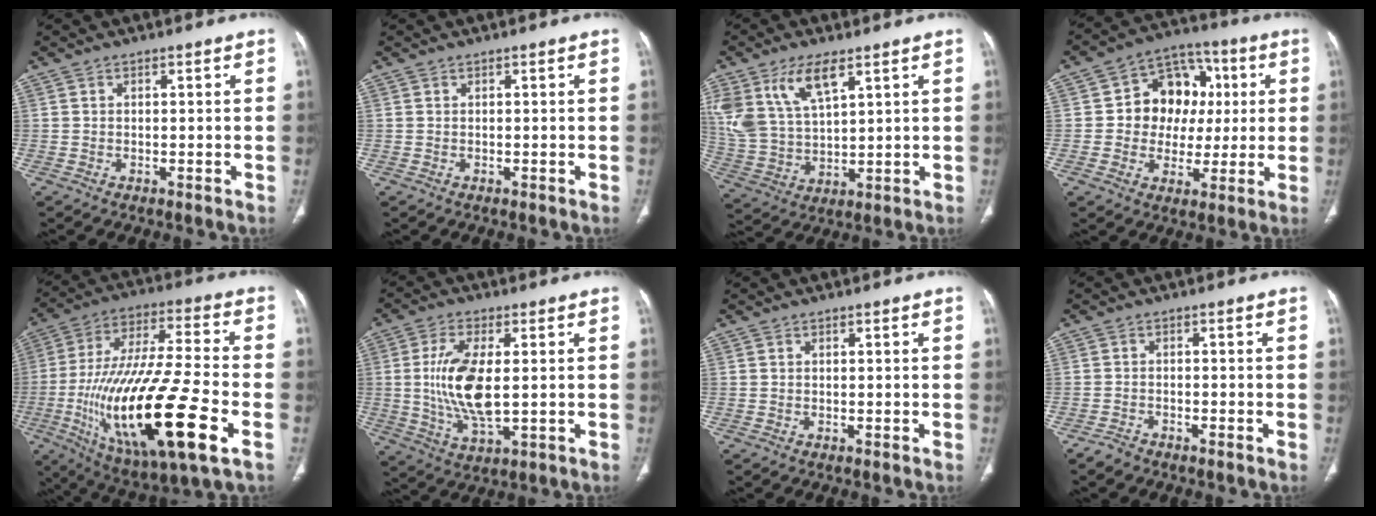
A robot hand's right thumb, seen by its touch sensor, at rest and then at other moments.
{"total": 0.0}
{"total": 12.9, "force": [6.8, 6.0, 9.1], "torque": [-0.183, -0.018, 0.145]}
{"total": 13.9, "force": [1.6, 11.4, 7.7], "torque": [-0.060, 0.019, 0.022]}
{"total": 29.9, "force": [-8.9, 8.0, 27.4], "torque": [-0.561, -0.009, -0.143]}
{"total": 12.1, "force": [0.5, 5.1, 11.0], "torque": [-0.226, -0.013, 0.014]}
{"total": 0.0}
{"total": 1.8, "force": [-1.7, 0.5, 0.4], "torque": [-0.012, 0.001, -0.034]}